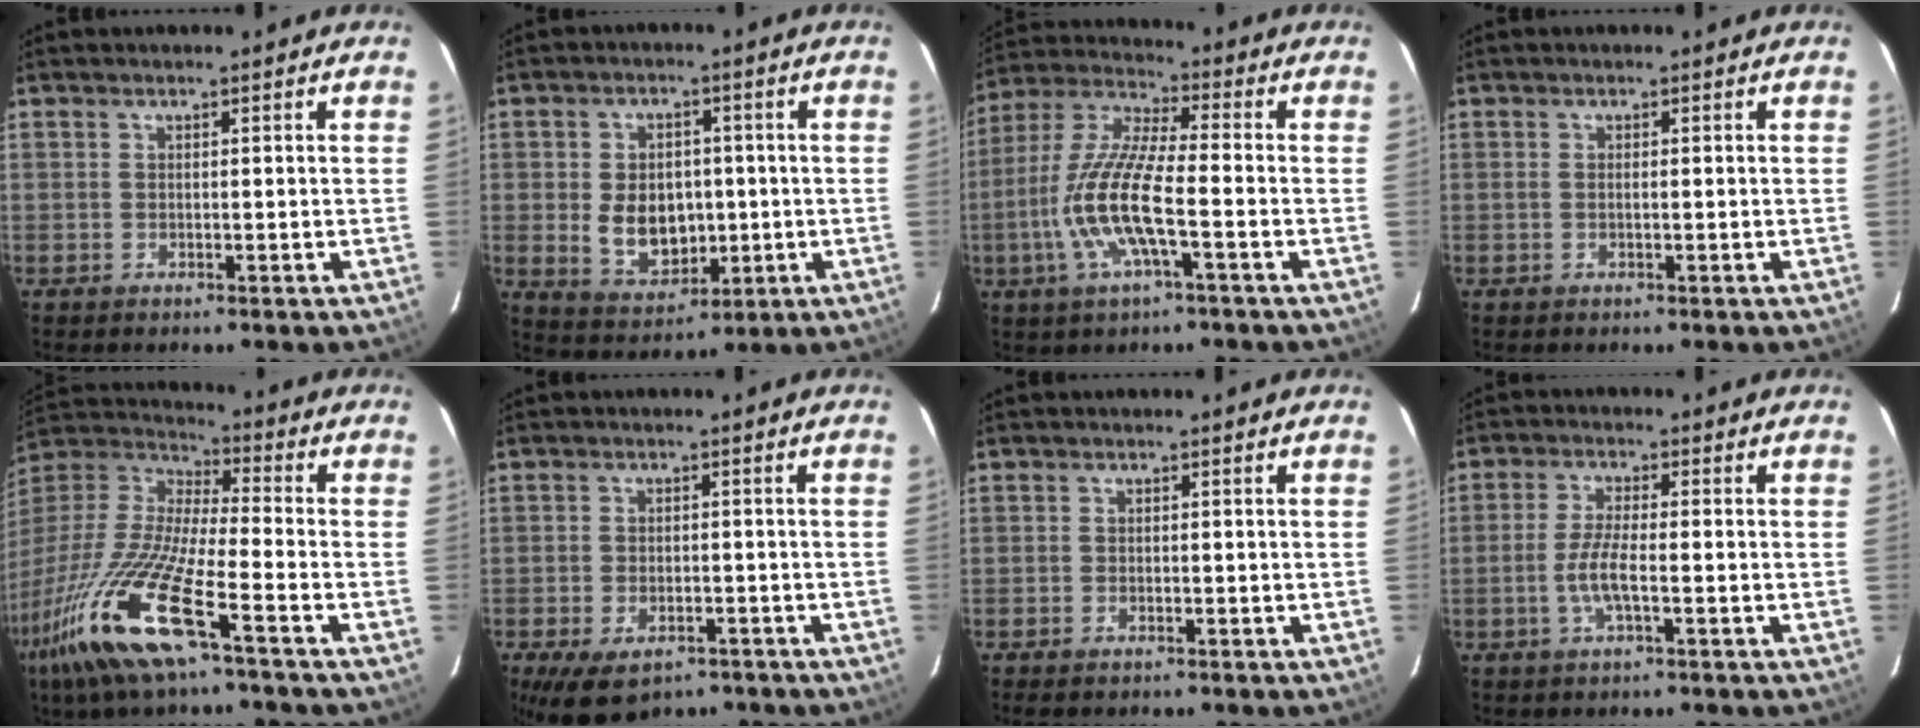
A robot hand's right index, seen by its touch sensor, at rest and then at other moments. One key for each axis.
{"total": 9.7, "fx": -0.8, "fy": 7.1, "fz": 6.6, "tx": -0.138, "ty": 0.000, "tz": 0.005}
{"total": 13.8, "fx": -4.2, "fy": 2.5, "fz": 12.9, "tx": -0.271, "ty": -0.003, "tz": -0.087}
{"total": 0.5, "fx": -0.1, "fy": 0.1, "fz": 0.5, "tx": -0.011, "ty": 0.001, "tz": -0.004}
{"total": 21.7, "fx": -12.8, "fy": 3.0, "fz": 17.2, "tx": -0.343, "ty": -0.053, "tz": -0.247}
{"total": 9.7, "fx": -6.3, "fy": 5.2, "fz": 5.2, "tx": -0.108, "ty": -0.018, "tz": -0.090}
{"total": 1.7, "fx": -1.3, "fy": 0.8, "fz": 0.5, "tx": -0.016, "ty": -0.002, "tz": -0.023}
{"total": 5.0, "fx": -1.7, "fy": 0.6, "fz": 4.7, "tx": -0.100, "ty": -0.002, "tz": -0.035}